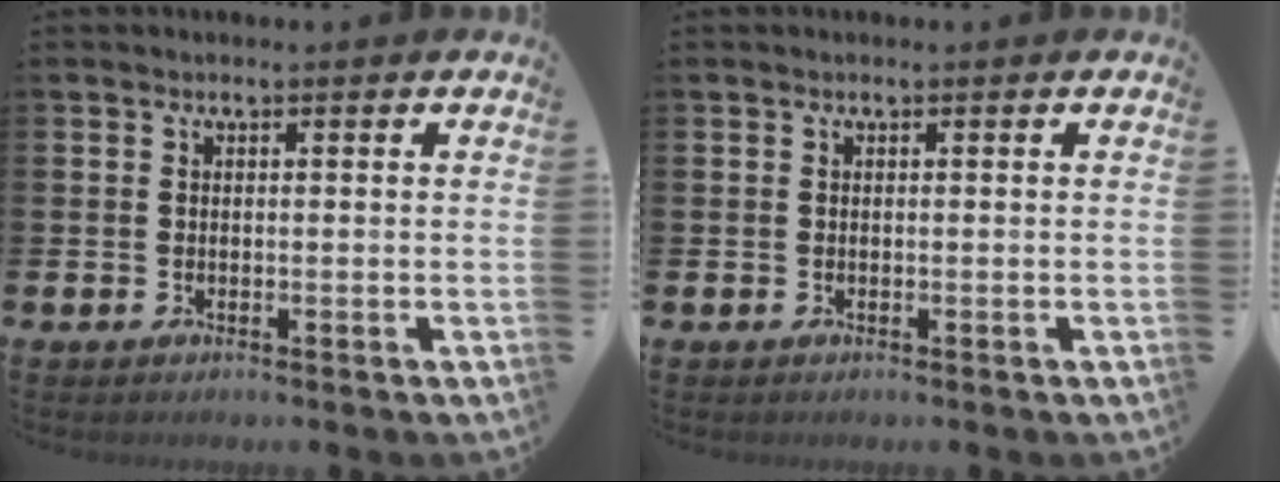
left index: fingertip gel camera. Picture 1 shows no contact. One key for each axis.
{"total": 0.0}